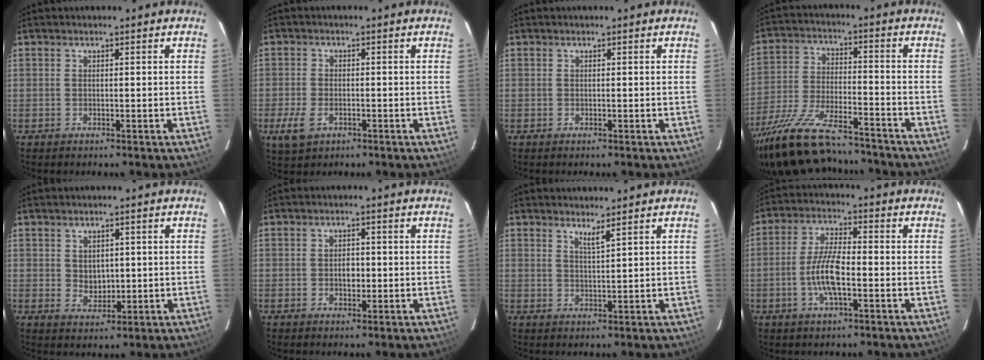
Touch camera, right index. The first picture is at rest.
{"total": 5.5, "force": [-2.5, 3.3, 3.6], "torque": [-0.091, -0.008, -0.045]}
{"total": 0.0}
{"total": 21.9, "force": [-18.6, 5.5, 10.0], "torque": [-0.206, -0.041, -0.302]}
{"total": 3.6, "force": [0.6, 2.9, 2.0], "torque": [-0.030, -0.001, 0.019]}
{"total": 2.4, "force": [-0.3, 1.7, 1.7], "torque": [-0.027, 0.003, -0.005]}
{"total": 2.1, "force": [1.7, -0.3, 1.3], "torque": [-0.023, -0.006, 0.027]}
{"total": 8.1, "force": [-2.3, 2.3, 7.4], "torque": [-0.150, 0.003, -0.047]}